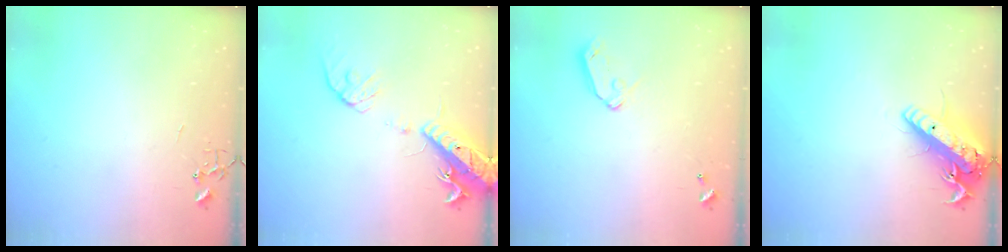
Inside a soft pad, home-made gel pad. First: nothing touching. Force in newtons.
{"total": 16.0, "press": 15.7, "slide": 3.3}
{"total": 7.1, "press": 7.1, "slide": 0.8}
{"total": 17.6, "press": 17.2, "slide": 3.6}